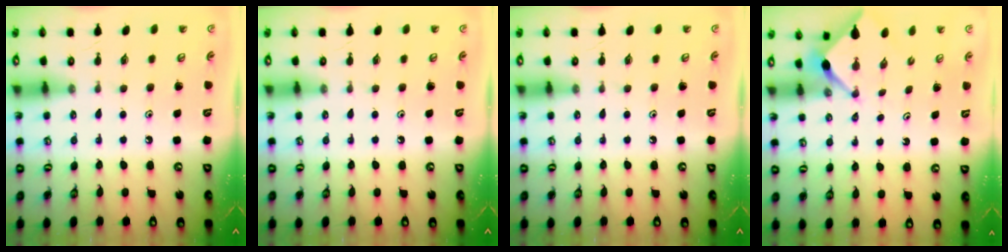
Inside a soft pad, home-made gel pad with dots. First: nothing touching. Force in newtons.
{"total": 0.0}
{"total": 0.0}
{"total": 2.5, "press": 2.5, "slide": 0.3}